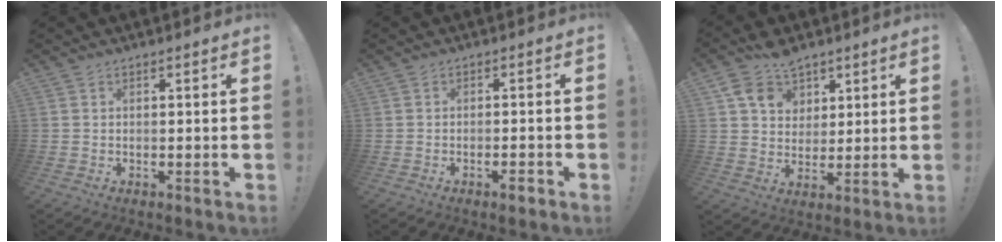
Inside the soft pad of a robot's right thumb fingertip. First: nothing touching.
{"total": 2.6, "force": [-1.7, 0.3, 1.9], "torque": [-0.028, 0.006, -0.029]}
{"total": 11.0, "force": [6.4, 7.9, 4.1], "torque": [-0.061, -0.034, 0.127]}